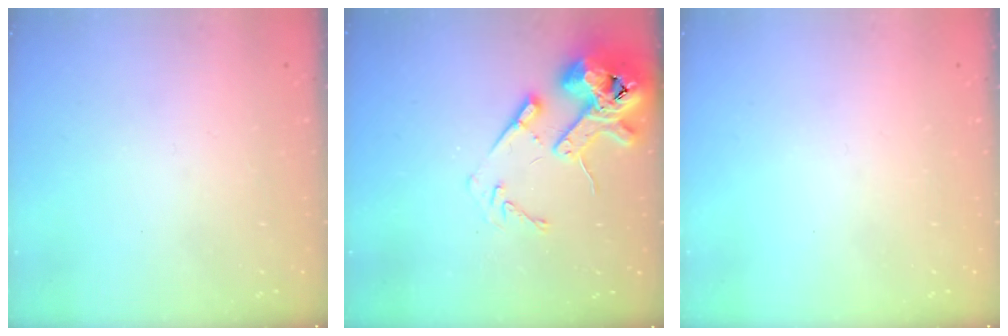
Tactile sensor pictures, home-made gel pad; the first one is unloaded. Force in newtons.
{"total": 15.3, "press": 15.2, "slide": 1.9}
{"total": 0.0}